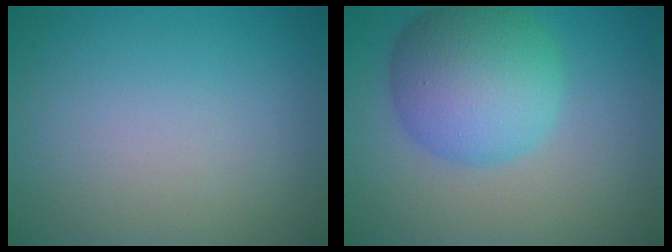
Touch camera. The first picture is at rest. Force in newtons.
{"total": 8.1, "press": 8.1, "slide": 0.1}